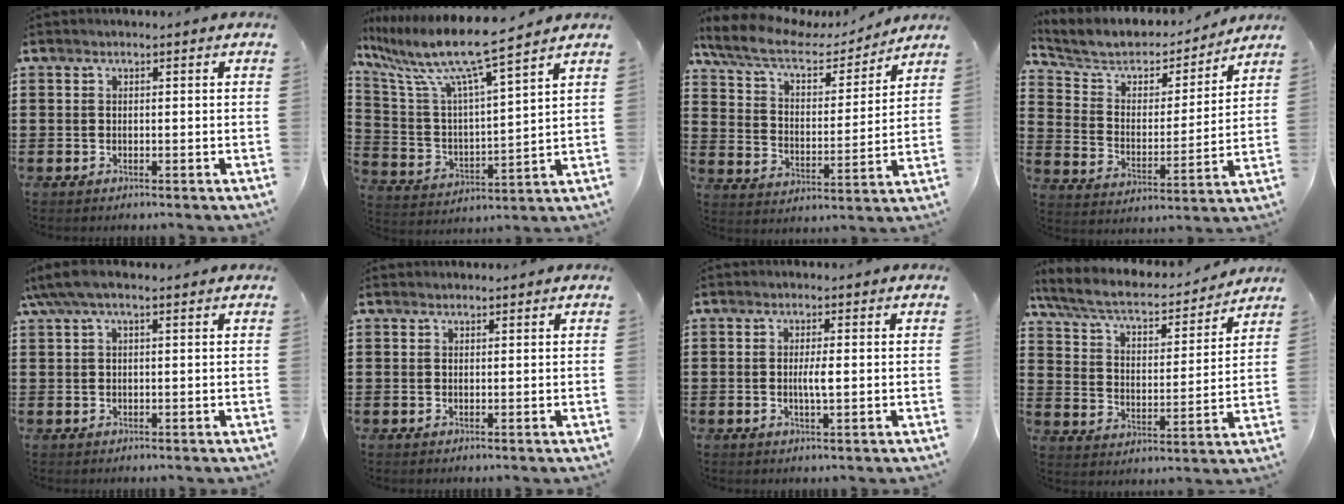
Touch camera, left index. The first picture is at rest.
{"total": 10.2, "force": [8.3, 0.1, 6.1], "torque": [-0.153, -0.054, 0.134]}
{"total": 9.3, "force": [7.4, 2.9, 4.9], "torque": [-0.123, -0.030, 0.127]}
{"total": 5.9, "force": [5.2, 2.3, 1.5], "torque": [-0.064, -0.037, 0.085]}
{"total": 3.2, "force": [1.6, 0.8, 2.7], "torque": [-0.063, 0.001, 0.026]}
{"total": 0.7, "force": [0.7, 0.2, 0.0], "torque": [-0.003, -0.001, 0.014]}
{"total": 2.6, "force": [0.0, 0.3, 2.5], "torque": [-0.048, -0.005, -0.002]}
{"total": 6.7, "force": [5.7, 1.5, 3.2], "torque": [-0.089, -0.036, 0.095]}